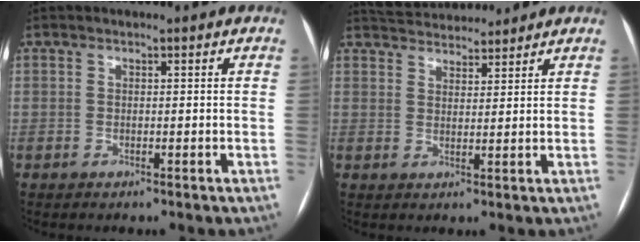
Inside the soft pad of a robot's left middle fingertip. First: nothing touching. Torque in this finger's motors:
{"motor_torque": [-0.03, -0.08, -0.02, 0.00]}